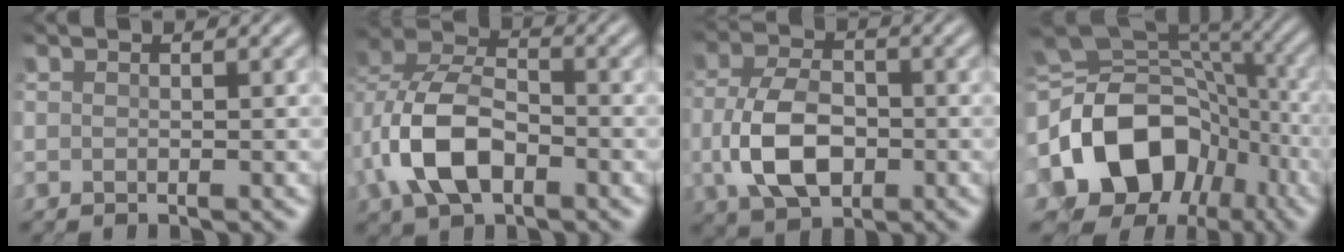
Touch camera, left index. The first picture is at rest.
{"total": 7.6, "force": [-2.2, 4.5, 5.7], "torque": [-0.126, 0.009, -0.047]}
{"total": 6.8, "force": [-1.5, 4.1, 5.3], "torque": [-0.120, 0.003, -0.028]}
{"total": 13.4, "force": [-3.2, 9.9, 8.5], "torque": [-0.165, 0.001, -0.061]}